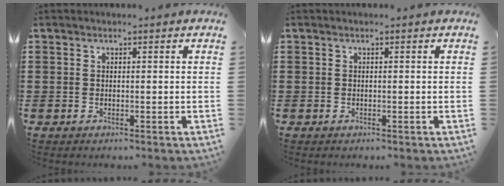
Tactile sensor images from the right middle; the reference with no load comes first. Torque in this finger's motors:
{"motor_torque": [0.25, -0.44, -0.01, 0.01]}